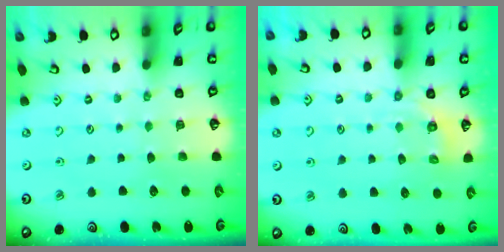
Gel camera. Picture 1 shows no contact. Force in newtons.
{"total": 3.8, "press": 3.2, "slide": 2.1}